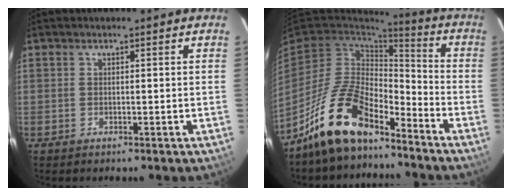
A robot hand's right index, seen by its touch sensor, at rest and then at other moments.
{"total": 15.7, "force": [-11.6, 6.3, 8.5], "torque": [-0.183, 0.004, -0.211]}